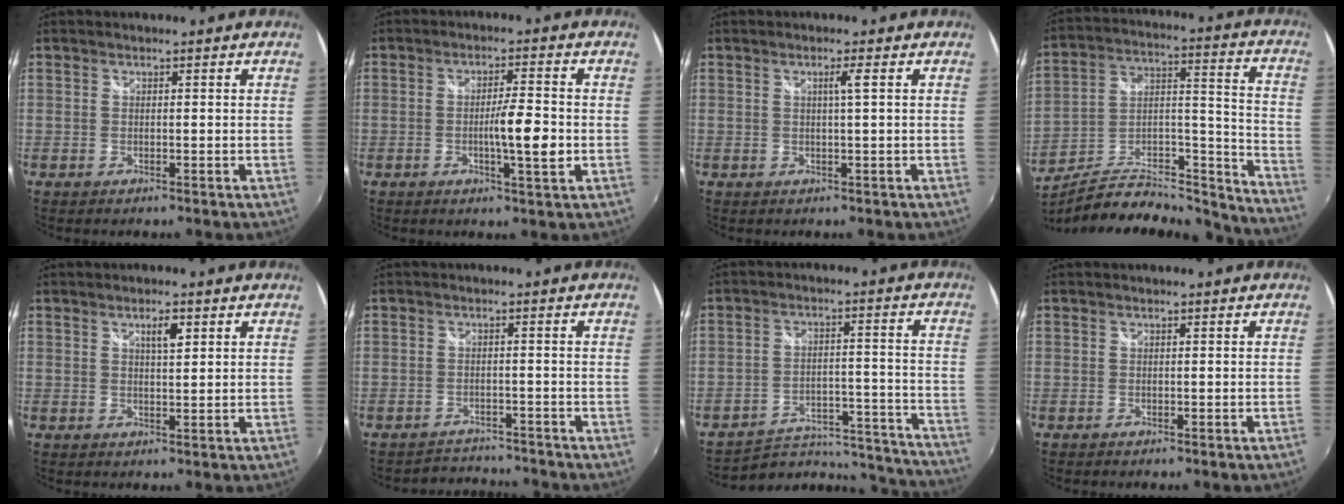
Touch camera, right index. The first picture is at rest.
{"total": 6.4, "force": [-1.3, 0.4, 6.2], "torque": [-0.102, -0.007, -0.020]}
{"total": 1.7, "force": [0.4, -0.6, 1.5], "torque": [-0.029, -0.003, 0.007]}
{"total": 18.9, "force": [-16.2, 4.3, 8.8], "torque": [-0.114, 0.009, -0.260]}
{"total": 2.8, "force": [1.4, 0.8, 2.3], "torque": [-0.036, 0.004, 0.021]}
{"total": 4.9, "force": [-4.8, 1.0, -0.2], "torque": [-0.009, 0.005, -0.076]}
{"total": 21.3, "force": [-20.0, 5.4, 4.9], "torque": [-0.066, 0.038, -0.247]}
{"total": 0.0}